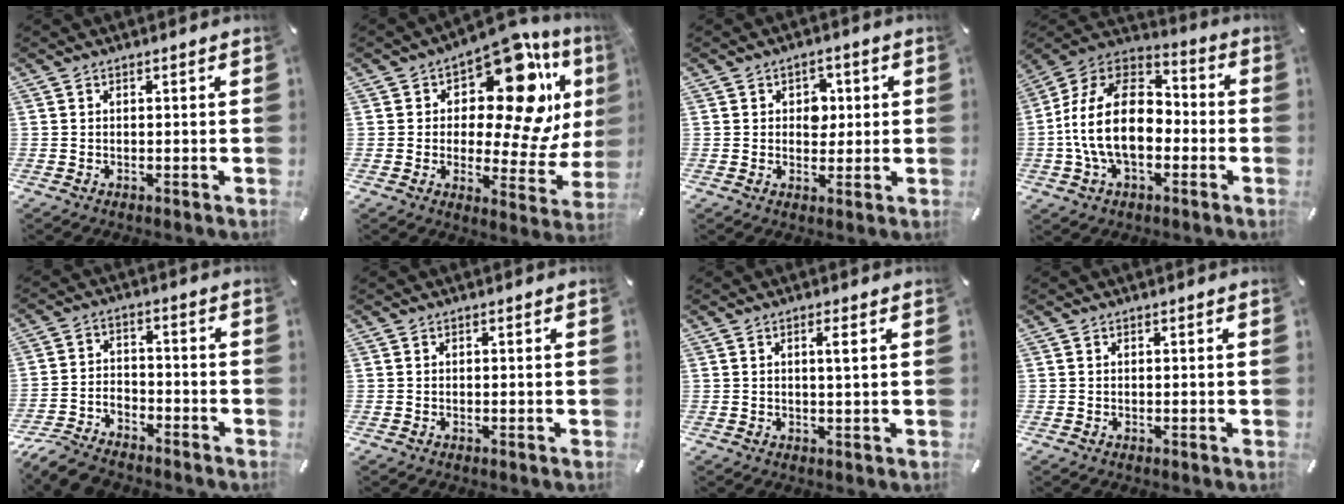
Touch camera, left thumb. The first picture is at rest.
{"total": 19.3, "force": [8.9, 8.5, 14.9], "torque": [-0.211, -0.078, 0.140]}
{"total": 4.6, "force": [0.6, 3.8, 2.4], "torque": [-0.021, -0.003, 0.003]}
{"total": 19.1, "force": [-3.4, 12.5, 14.0], "torque": [-0.283, 0.029, -0.062]}
{"total": 8.2, "force": [-7.3, 2.9, 2.4], "torque": [-0.047, 0.034, -0.142]}
{"total": 0.0}
{"total": 2.4, "force": [0.7, 0.1, 2.3], "torque": [-0.048, 0.000, 0.009]}
{"total": 0.0}